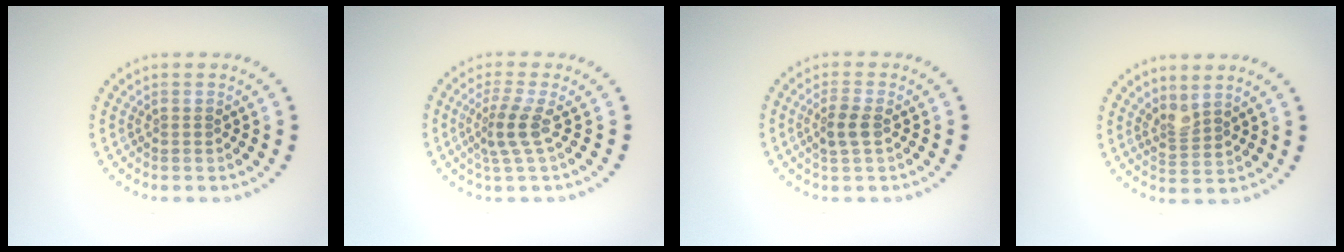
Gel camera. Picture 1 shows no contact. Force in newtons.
{"total": 2.6, "press": 1.8, "slide": 1.9}
{"total": 1.9, "press": 1.8, "slide": 0.5}
{"total": 2.0, "press": 1.5, "slide": 1.3}